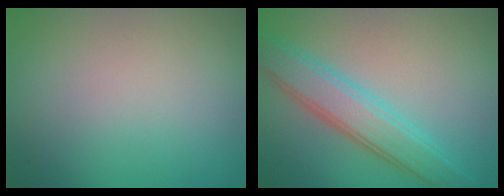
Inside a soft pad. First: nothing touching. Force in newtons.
{"total": 4.5, "press": 4.5, "slide": 0.1}